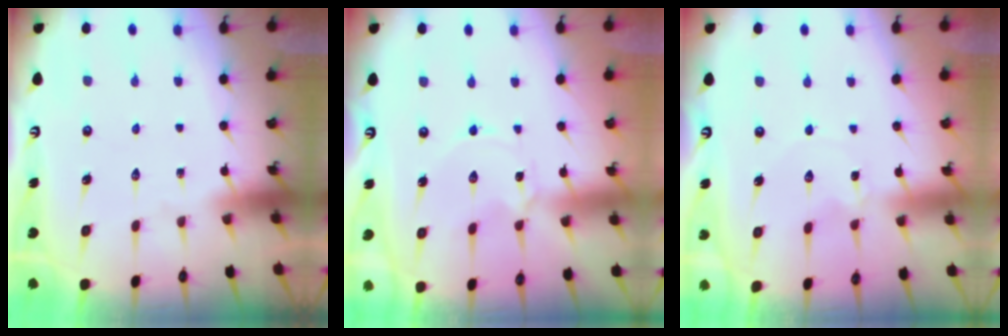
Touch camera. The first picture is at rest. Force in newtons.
{"total": 0.9, "press": 0.9, "slide": 0.1}
{"total": 1.0, "press": 1.0, "slide": 0.2}